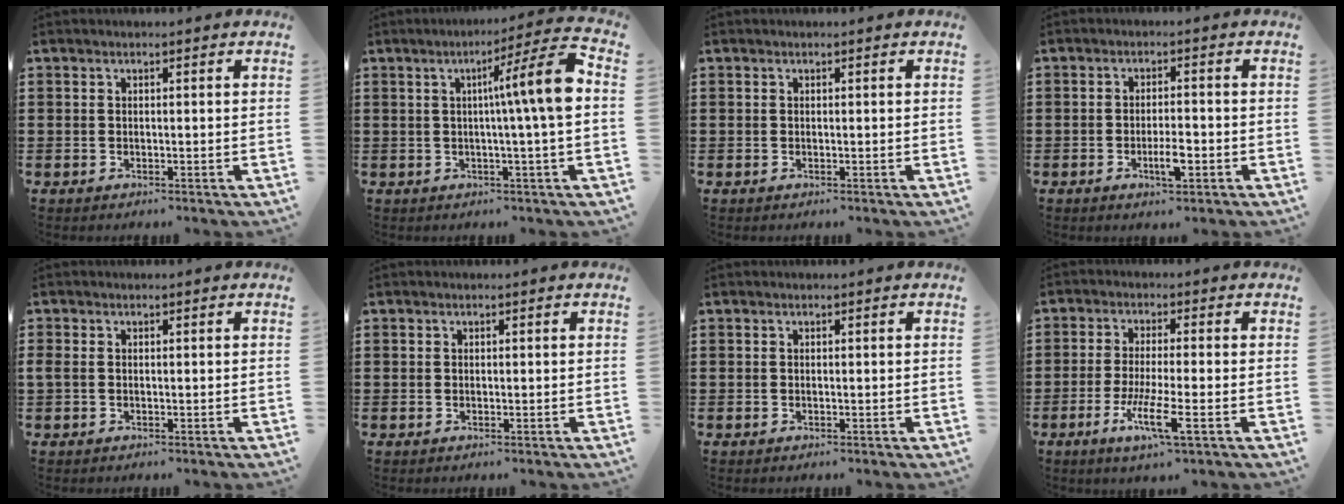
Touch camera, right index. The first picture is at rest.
{"total": 10.2, "force": [1.3, 0.0, 10.1], "torque": [-0.153, -0.012, 0.011]}
{"total": 0.0}
{"total": 3.7, "force": [-1.3, 1.2, 3.3], "torque": [-0.062, 0.001, -0.024]}
{"total": 0.8, "force": [-0.1, 0.5, 0.6], "torque": [-0.021, 0.000, -0.005]}
{"total": 0.0}
{"total": 0.0}
{"total": 7.0, "force": [-2.9, 0.6, 6.3], "torque": [-0.122, -0.014, -0.054]}